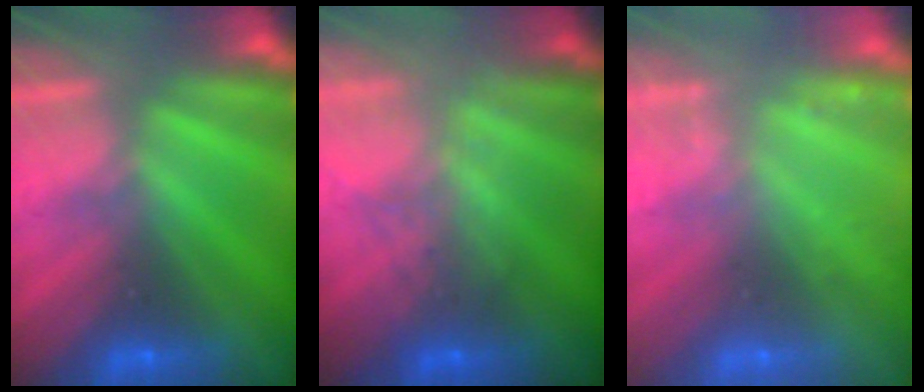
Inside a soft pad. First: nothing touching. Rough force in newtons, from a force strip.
{"total": 10.6}
{"total": 2.3}